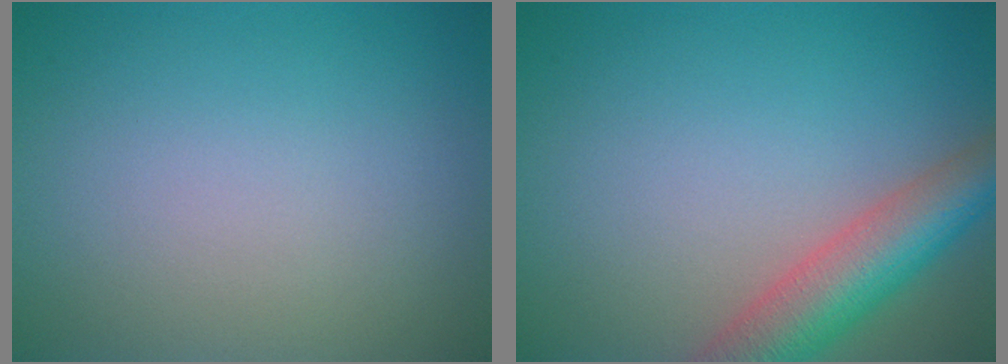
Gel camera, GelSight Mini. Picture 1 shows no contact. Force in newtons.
{"total": 6.4, "press": 6.4, "slide": 0.4}